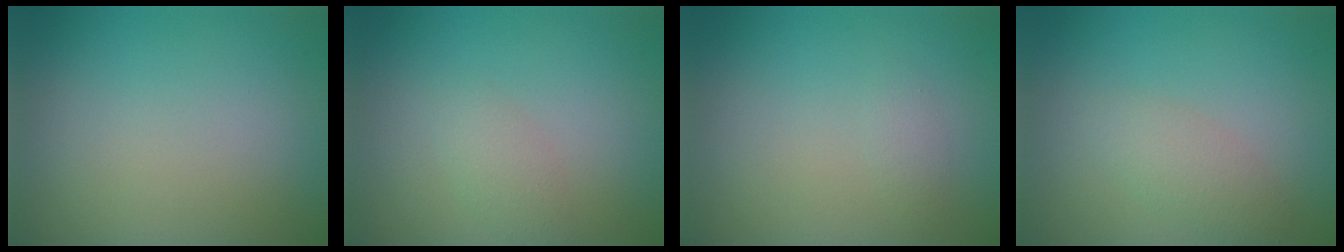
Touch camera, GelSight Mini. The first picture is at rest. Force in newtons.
{"total": 1.6, "press": 1.6, "slide": 0.0}
{"total": 0.8, "press": 0.8, "slide": 0.1}
{"total": 2.2, "press": 2.2, "slide": 0.1}